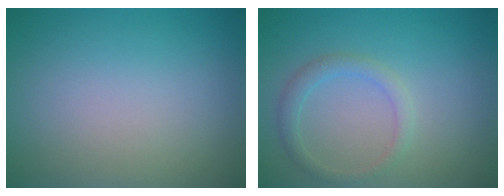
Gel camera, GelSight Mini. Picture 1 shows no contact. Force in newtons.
{"total": 1.8, "press": 1.8, "slide": 0.2}